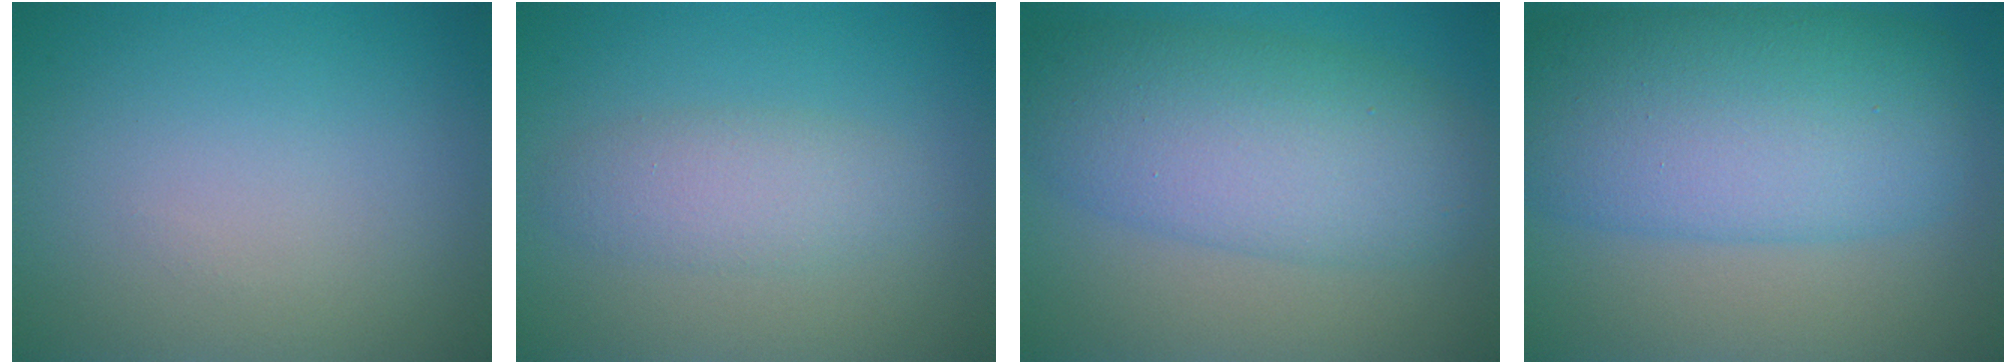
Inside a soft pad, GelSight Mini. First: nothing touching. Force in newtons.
{"total": 2.7, "press": 2.7, "slide": 0.1}
{"total": 8.2, "press": 8.1, "slide": 0.2}
{"total": 11.0, "press": 11.0, "slide": 0.2}